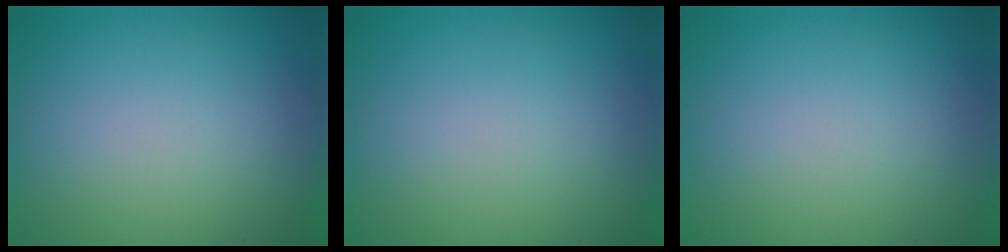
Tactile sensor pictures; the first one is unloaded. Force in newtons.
{"total": 0.0}
{"total": 0.0}